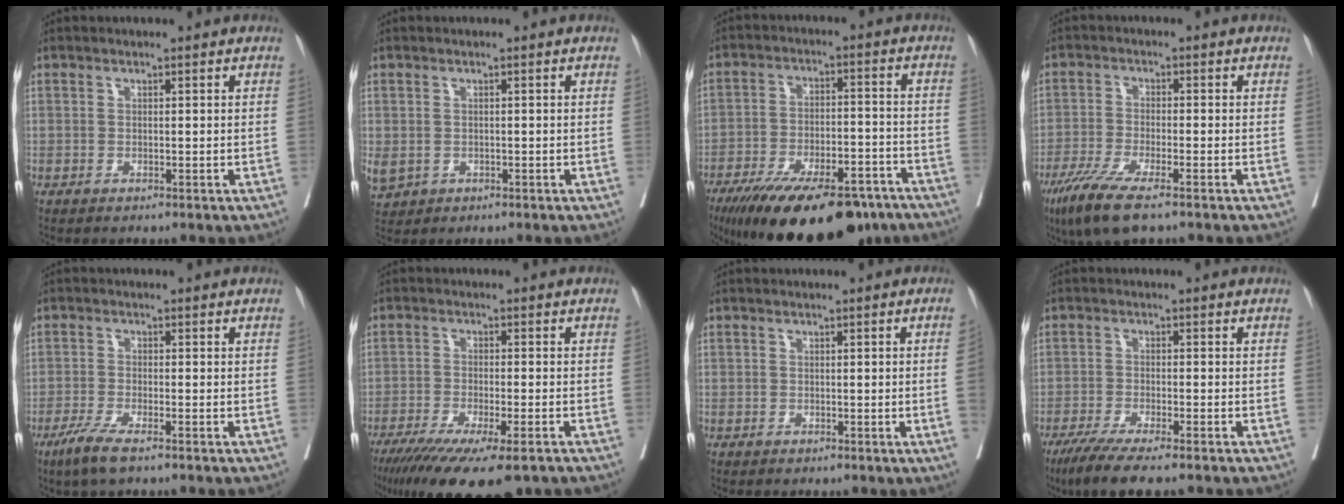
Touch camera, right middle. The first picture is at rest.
{"total": 4.2, "force": [-1.3, 3.5, 2.0], "torque": [-0.059, -0.005, -0.011]}
{"total": 21.2, "force": [-16.1, 6.3, 12.3], "torque": [-0.177, -0.012, -0.242]}
{"total": 8.4, "force": [-5.6, 1.0, 6.2], "torque": [-0.121, -0.023, -0.097]}
{"total": 4.2, "force": [-2.8, 0.3, 3.1], "torque": [-0.072, -0.013, -0.056]}
{"total": 16.3, "force": [-12.3, 2.6, 10.4], "torque": [-0.156, -0.039, -0.189]}
{"total": 1.3, "force": [-0.4, -0.1, 1.2], "torque": [-0.023, 0.002, -0.008]}
{"total": 8.3, "force": [-6.5, 0.4, 5.2], "torque": [-0.085, -0.022, -0.106]}